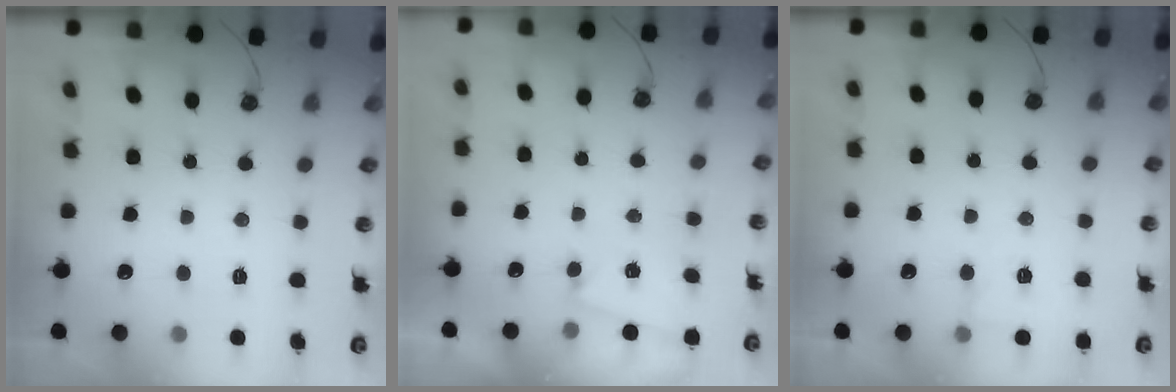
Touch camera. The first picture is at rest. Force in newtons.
{"total": 2.1, "press": 1.7, "slide": 1.3}
{"total": 3.9, "press": 3.9, "slide": 0.5}